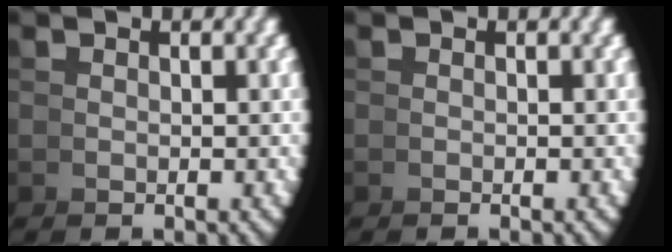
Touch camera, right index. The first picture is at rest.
{"total": 0.0}